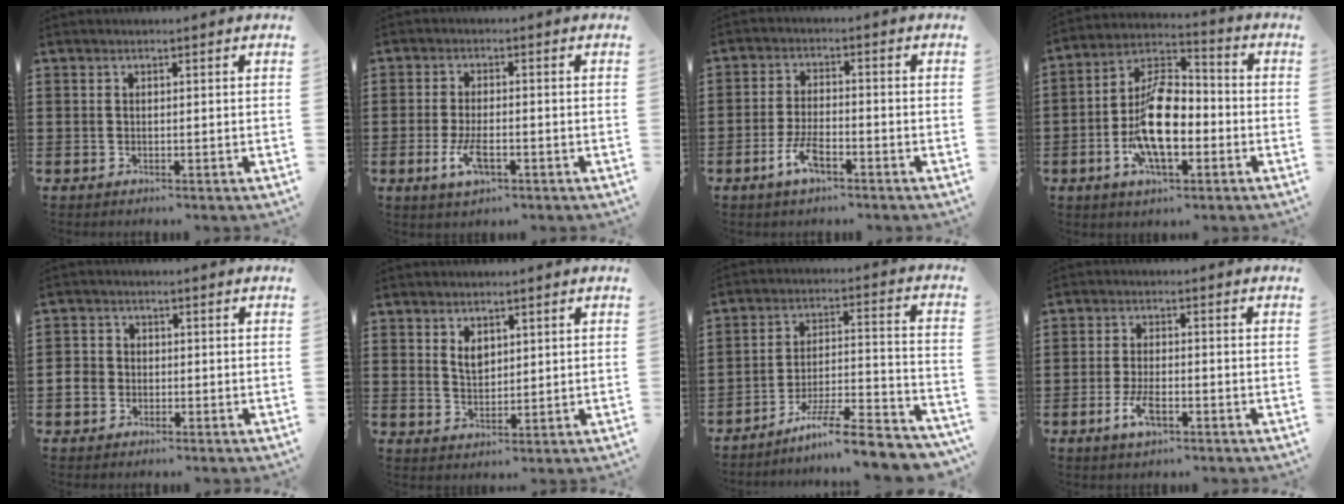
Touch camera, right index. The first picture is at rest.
{"total": 4.7, "force": [-1.7, 1.8, 4.0], "torque": [-0.087, -0.004, -0.033]}
{"total": 5.2, "force": [-2.9, 1.9, 3.9], "torque": [-0.091, 0.001, -0.059]}
{"total": 12.9, "force": [-3.7, 6.4, 10.6], "torque": [-0.227, 0.004, -0.067]}
{"total": 2.8, "force": [-1.2, 2.3, 1.0], "torque": [-0.035, 0.001, -0.027]}
{"total": 2.7, "force": [1.5, 1.7, 1.4], "torque": [-0.026, 0.001, 0.026]}
{"total": 9.5, "force": [-7.8, 0.3, 5.3], "torque": [-0.081, 0.006, -0.151]}
{"total": 4.5, "force": [-2.0, 1.8, 3.6], "torque": [-0.079, -0.003, -0.041]}